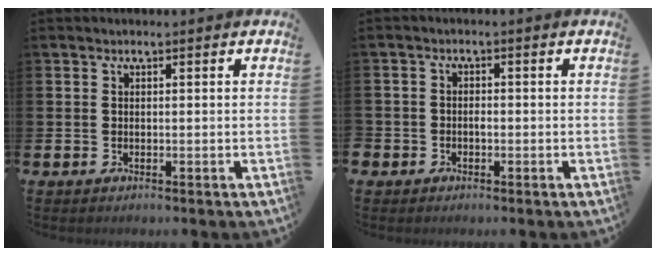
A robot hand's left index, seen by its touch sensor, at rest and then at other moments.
{"total": 1.4, "force": [-0.7, 1.2, 0.3], "torque": [0.001, -0.003, -0.018]}